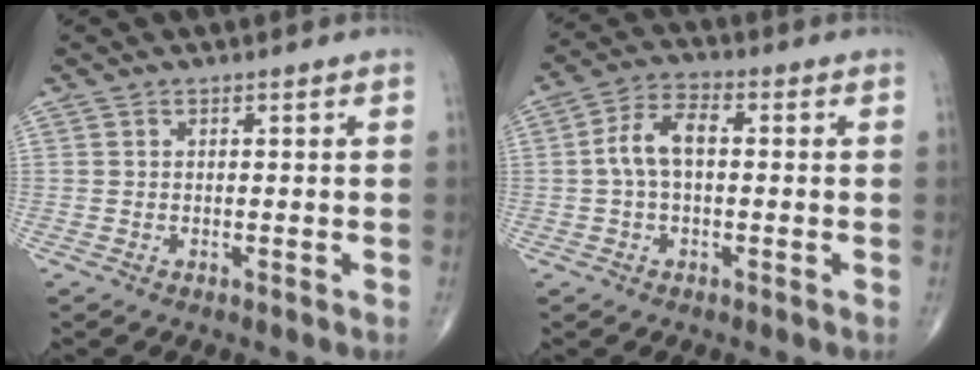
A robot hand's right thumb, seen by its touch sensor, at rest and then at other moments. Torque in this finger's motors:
{"motor_torque": [-0.39, 0.53, 0.56, -0.08, 0.28]}